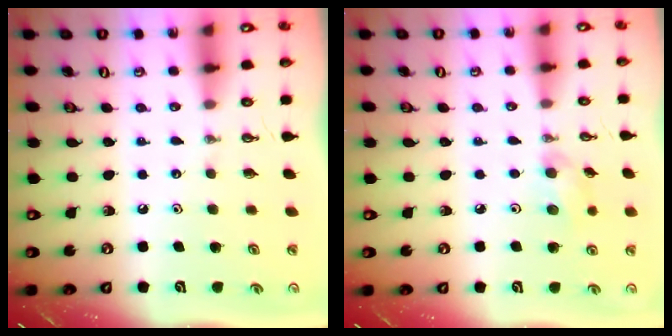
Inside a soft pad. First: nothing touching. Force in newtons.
{"total": 7.4, "press": 5.6, "slide": 4.8}